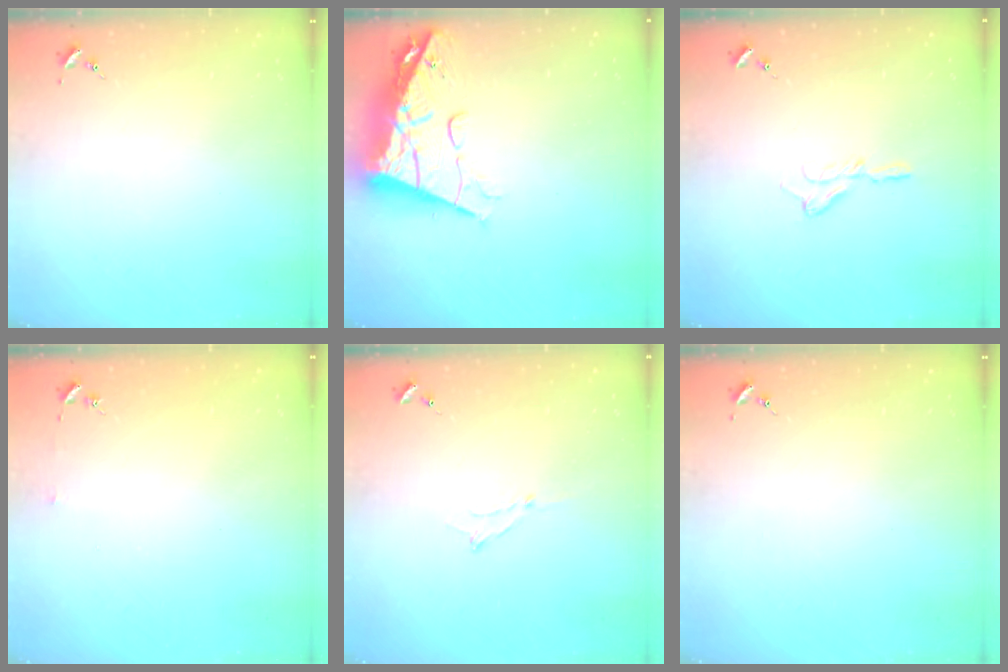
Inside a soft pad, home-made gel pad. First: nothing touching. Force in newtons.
{"total": 15.2, "press": 15.1, "slide": 1.8}
{"total": 6.9, "press": 6.9, "slide": 0.7}
{"total": 2.5, "press": 2.5, "slide": 0.2}
{"total": 5.2, "press": 5.2, "slide": 0.3}
{"total": 0.0}